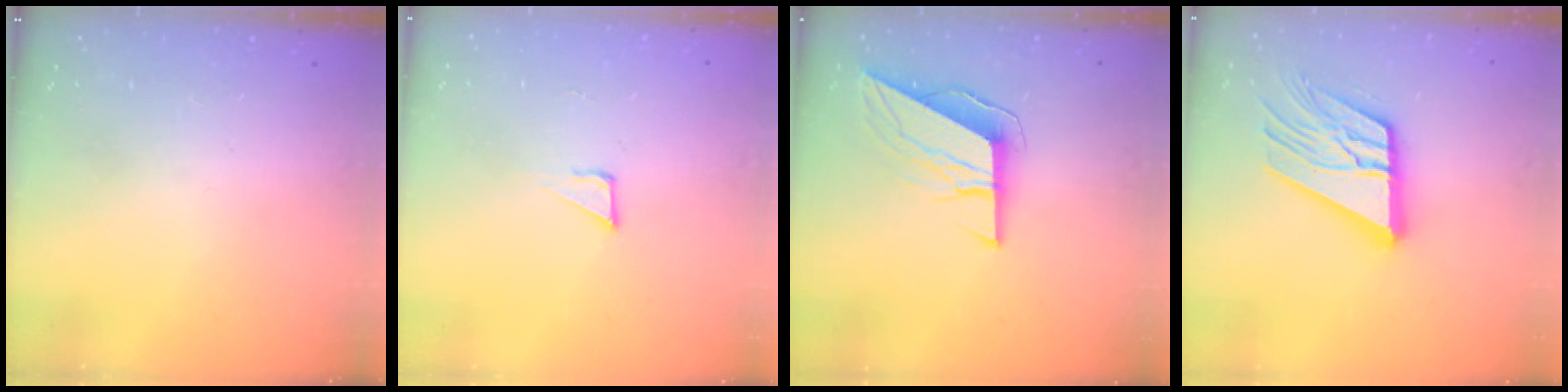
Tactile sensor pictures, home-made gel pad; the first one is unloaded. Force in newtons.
{"total": 4.3, "press": 4.3, "slide": 0.3}
{"total": 9.5, "press": 9.3, "slide": 1.9}
{"total": 17.6, "press": 17.5, "slide": 2.2}